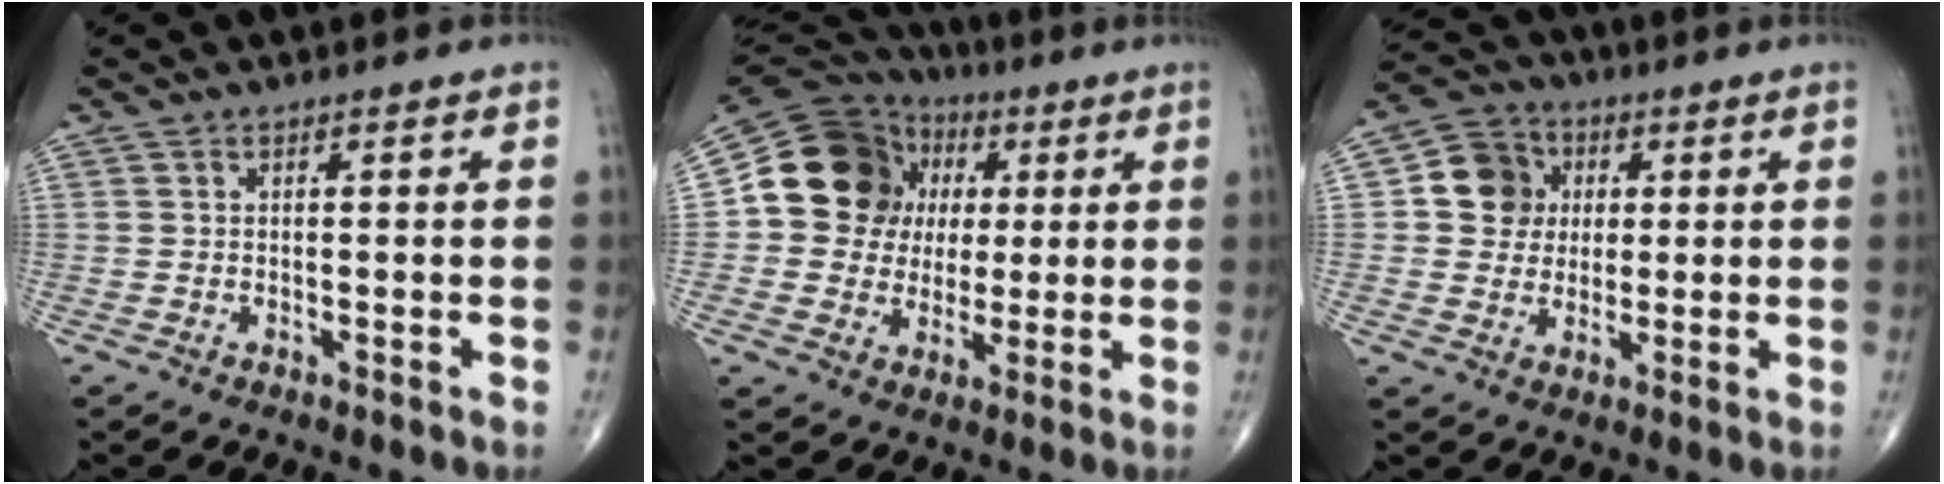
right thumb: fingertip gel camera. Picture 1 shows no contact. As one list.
[{"total": 16.4, "force": [2.7, 14.6, 7.0], "torque": [-0.093, 0.022, 0.047]}, {"total": 9.3, "force": [1.6, 8.4, 3.6], "torque": [-0.030, 0.003, 0.019]}]